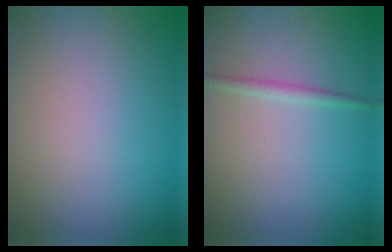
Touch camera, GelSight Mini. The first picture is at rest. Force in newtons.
{"total": 1.0, "press": 1.0, "slide": 0.0}